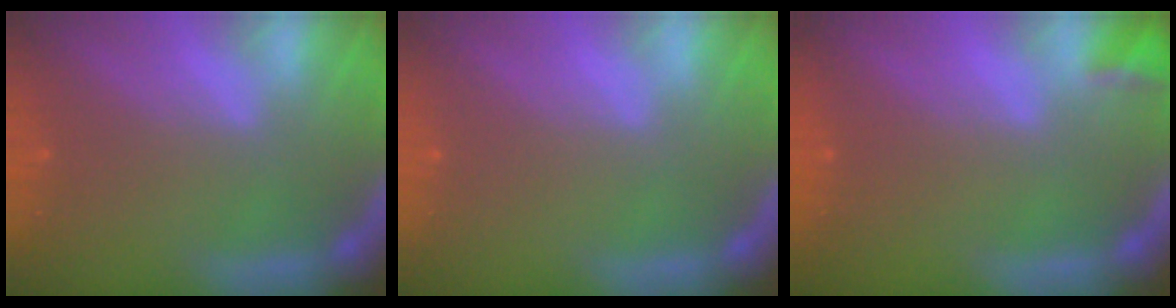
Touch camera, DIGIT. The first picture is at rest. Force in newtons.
{"total": 0.0}
{"total": 1.4}